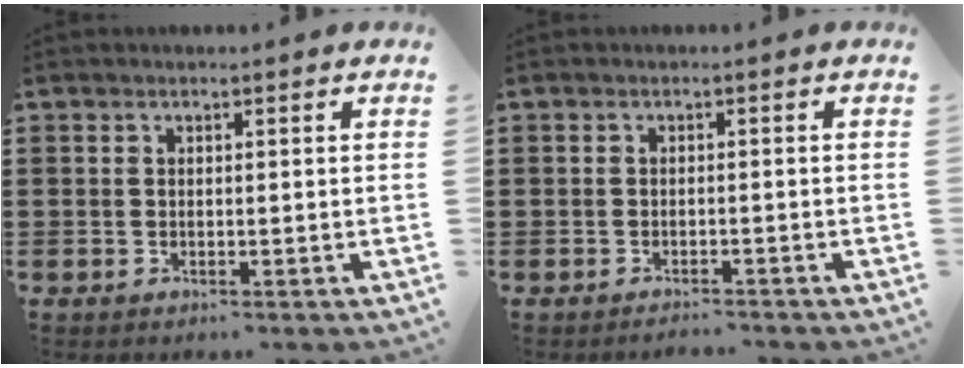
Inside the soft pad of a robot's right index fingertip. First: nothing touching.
{"total": 1.2, "force": [-1.2, 0.0, 0.0], "torque": [-0.003, 0.003, -0.027]}